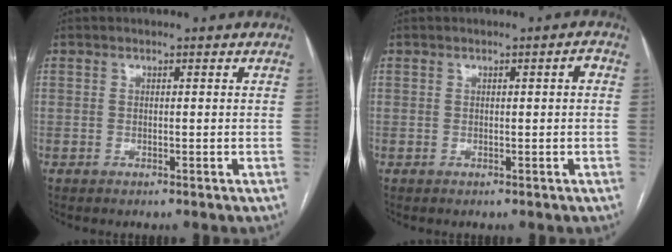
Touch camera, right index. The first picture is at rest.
{"total": 1.4, "force": [0.2, 0.2, 1.3], "torque": [-0.015, 0.005, 0.002]}